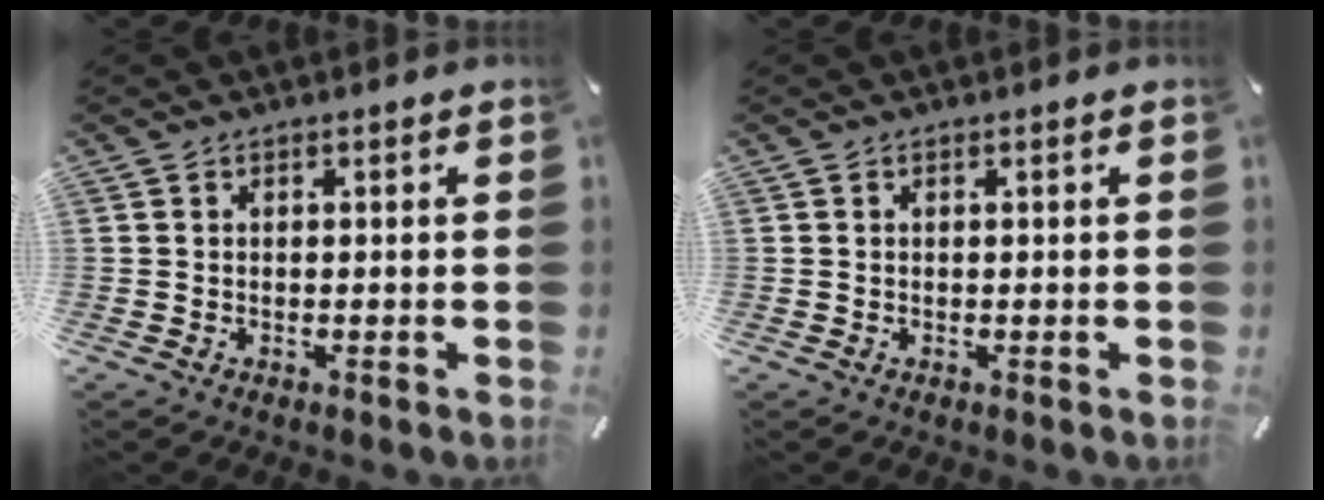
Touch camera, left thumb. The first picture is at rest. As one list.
[{"total": 0.0}]